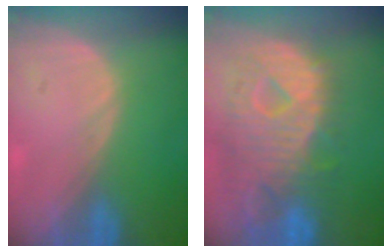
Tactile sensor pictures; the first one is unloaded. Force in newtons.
{"total": 12.6, "press": 10.9, "slide": 6.4}